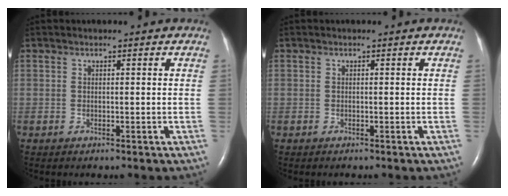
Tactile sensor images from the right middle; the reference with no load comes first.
{"total": 0.0}